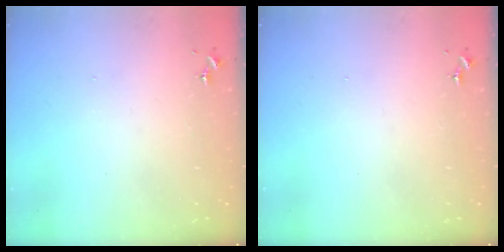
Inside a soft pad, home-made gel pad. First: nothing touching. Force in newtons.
{"total": 0.0}